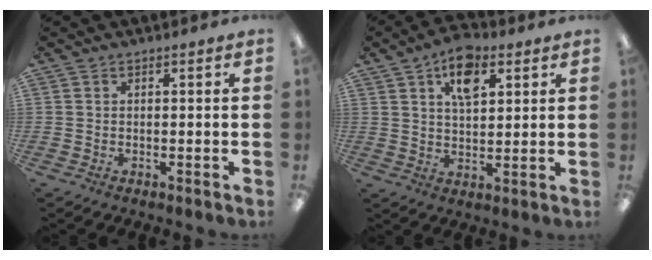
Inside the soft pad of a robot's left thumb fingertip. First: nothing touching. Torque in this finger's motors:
{"motor_torque": [-0.08, 0.05, 0.23, -0.25, 0.06]}